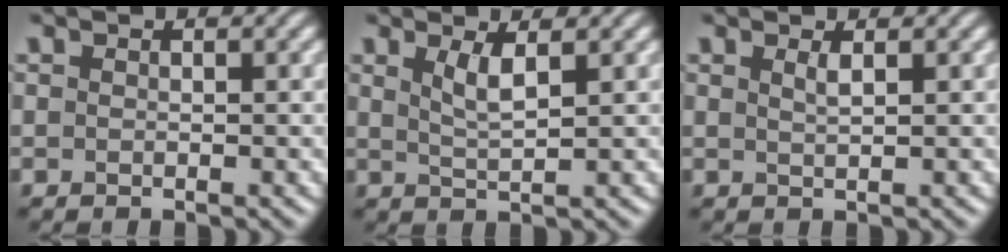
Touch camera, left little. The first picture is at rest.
{"total": 2.2, "force": [1.0, 0.5, 1.9], "torque": [-0.035, -0.004, 0.020]}
{"total": 1.1, "force": [0.6, 0.3, 0.9], "torque": [-0.011, 0.001, 0.008]}